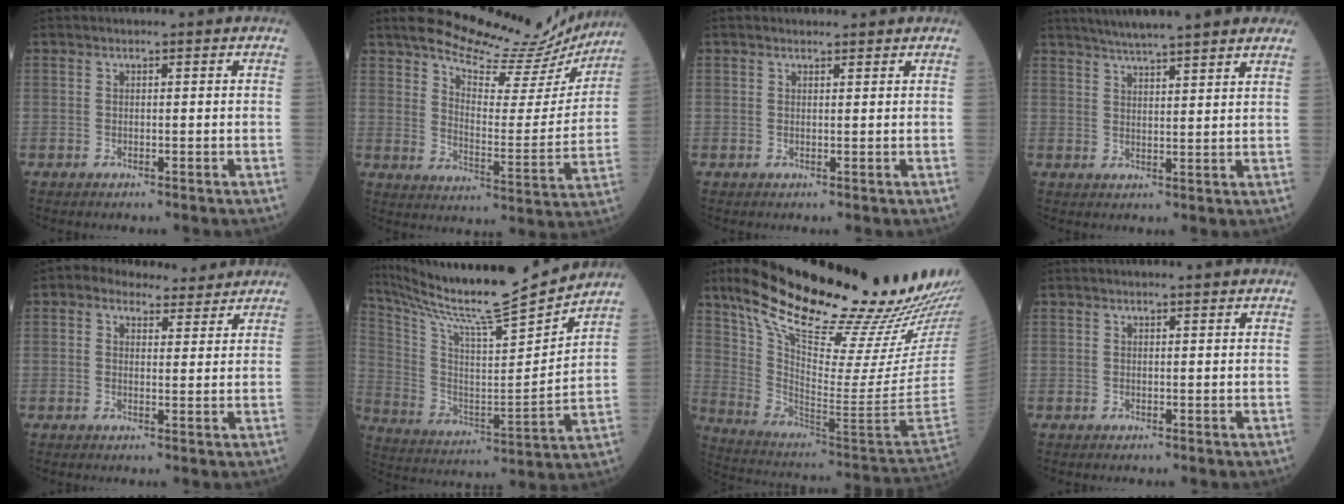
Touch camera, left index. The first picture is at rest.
{"total": 18.8, "force": [17.6, 3.7, 5.4], "torque": [-0.073, -0.048, 0.224]}
{"total": 1.8, "force": [1.7, 0.3, 0.3], "torque": [-0.008, 0.007, 0.024]}
{"total": 13.9, "force": [11.9, 0.7, 7.1], "torque": [-0.105, 0.023, 0.156]}
{"total": 6.6, "force": [5.5, 3.1, 1.8], "torque": [-0.021, 0.020, 0.074]}
{"total": 20.5, "force": [19.1, -0.3, 7.4], "torque": [-0.157, -0.043, 0.312]}
{"total": 31.9, "force": [24.2, 2.7, 20.6], "torque": [-0.318, -0.041, 0.357]}
{"total": 1.8, "force": [1.7, 0.0, 0.7], "torque": [-0.007, 0.007, 0.020]}